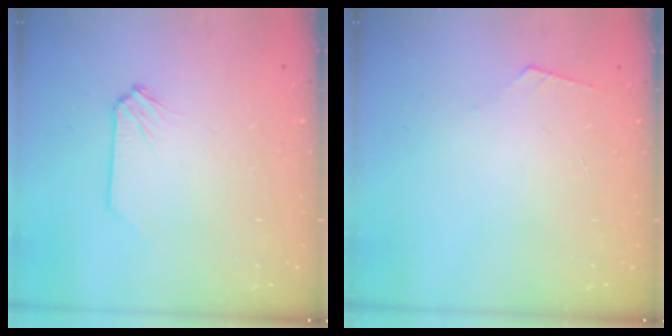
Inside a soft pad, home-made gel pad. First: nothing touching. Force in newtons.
{"total": 4.3, "press": 4.2, "slide": 0.6}